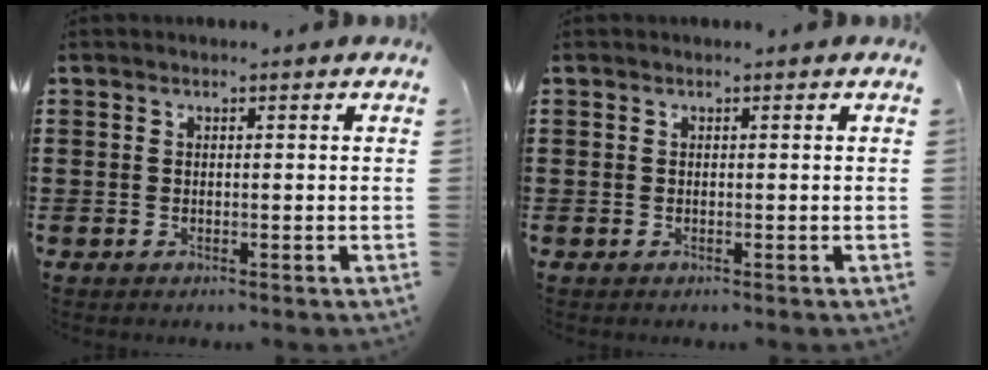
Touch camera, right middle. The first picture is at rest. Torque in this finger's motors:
{"motor_torque": [-0.14, -0.03, 0.01, -0.01]}